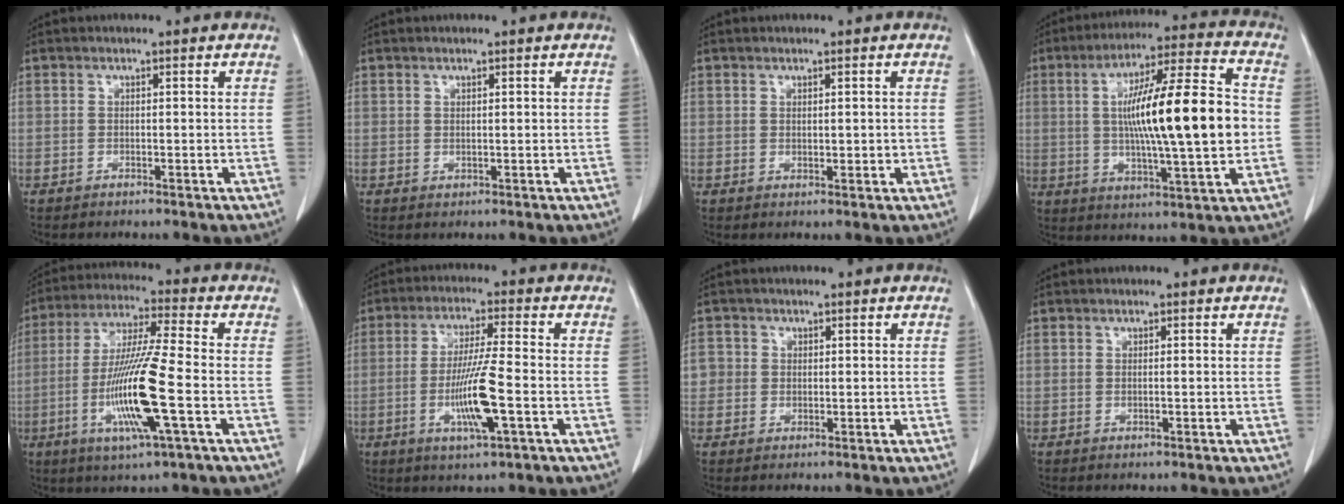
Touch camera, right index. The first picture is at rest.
{"total": 0.6, "force": [0.3, 0.3, 0.4], "torque": [-0.005, -0.003, 0.005]}
{"total": 1.6, "force": [0.2, 0.8, 1.3], "torque": [-0.023, -0.002, 0.006]}
{"total": 19.2, "force": [0.4, 1.9, 19.1], "torque": [-0.315, 0.011, 0.001]}
{"total": 14.8, "force": [-3.9, 0.2, 14.2], "torque": [-0.290, -0.017, -0.078]}
{"total": 9.9, "force": [-2.7, 0.2, 9.5], "torque": [-0.184, -0.013, -0.051]}
{"total": 3.6, "force": [0.4, 3.5, 0.7], "torque": [-0.007, 0.007, 0.005]}
{"total": 0.8, "force": [-0.1, 0.1, 0.8], "torque": [-0.020, -0.003, 0.000]}